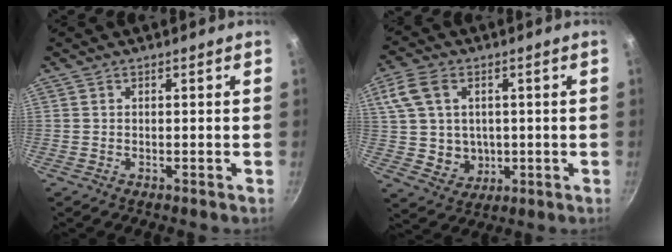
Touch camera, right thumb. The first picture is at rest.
{"total": 10.5, "force": [2.0, 8.4, 6.0], "torque": [-0.097, -0.007, 0.045]}